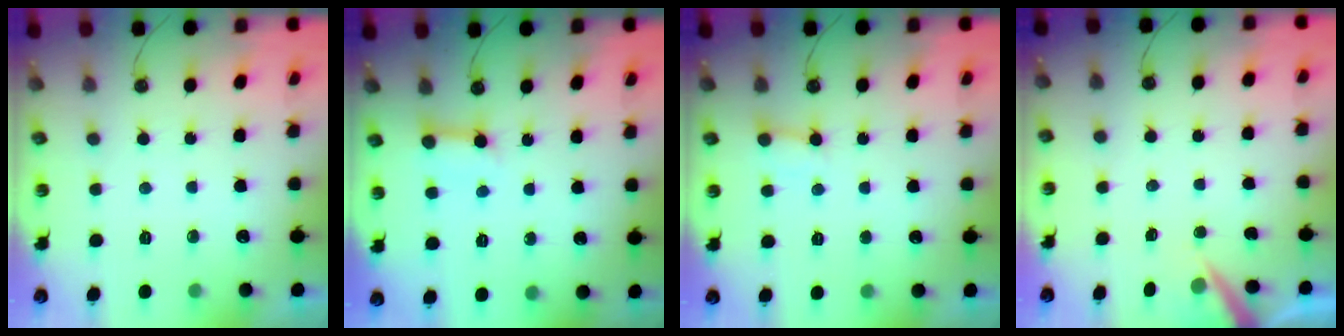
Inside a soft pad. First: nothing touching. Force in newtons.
{"total": 5.1, "press": 5.1, "slide": 0.6}
{"total": 5.3, "press": 5.3, "slide": 0.3}
{"total": 4.1, "press": 4.1, "slide": 0.4}